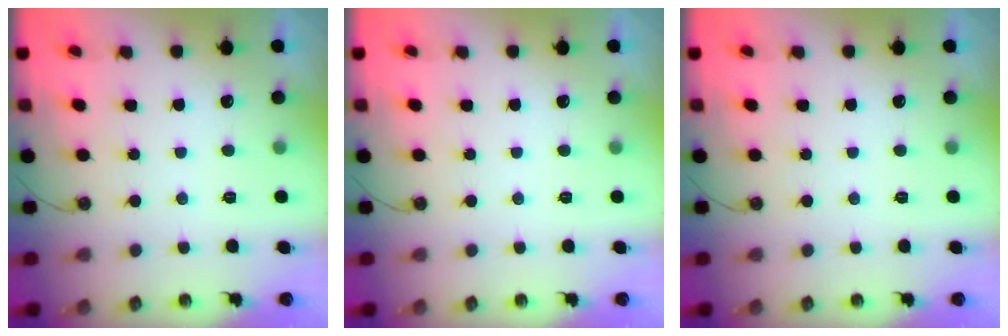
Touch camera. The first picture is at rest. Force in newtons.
{"total": 0.0}
{"total": 0.0}